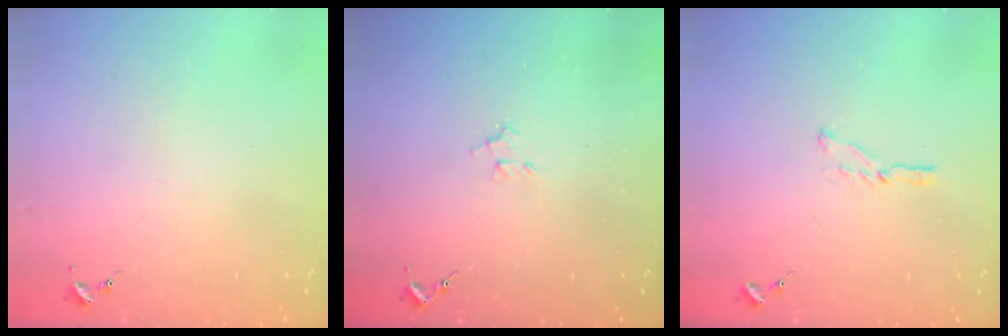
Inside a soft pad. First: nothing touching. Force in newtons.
{"total": 5.5, "press": 5.4, "slide": 0.8}
{"total": 3.6, "press": 3.6, "slide": 0.3}